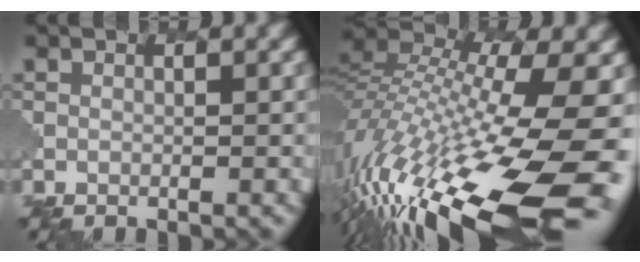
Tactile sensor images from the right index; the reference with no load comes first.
{"total": 17.2, "force": [-6.0, 5.8, 15.0], "torque": [-0.318, -0.011, -0.101]}